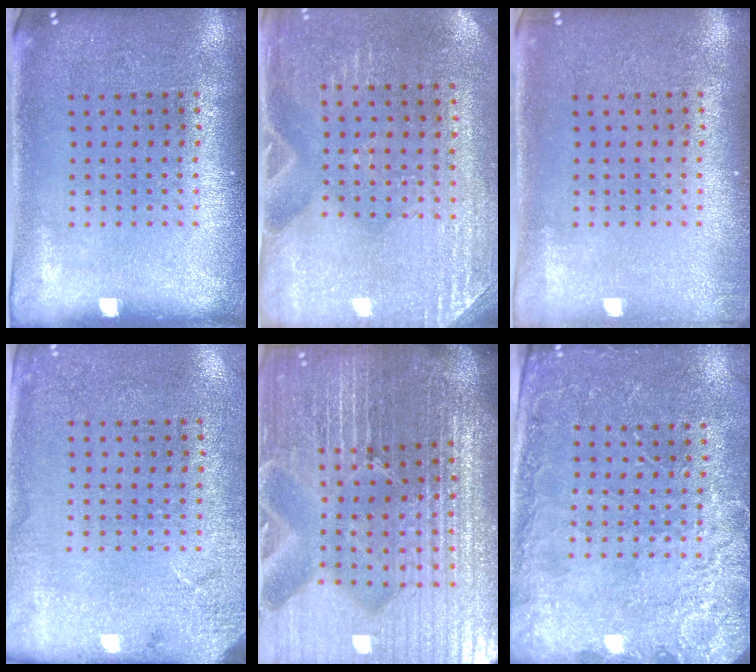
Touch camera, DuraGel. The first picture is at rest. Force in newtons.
{"total": 2.9, "press": 2.8, "slide": 0.9}
{"total": 0.7, "press": 0.7, "slide": 0.2}
{"total": 2.7, "press": 2.2, "slide": 1.6}
{"total": 7.3, "press": 6.4, "slide": 3.5}
{"total": 2.6, "press": 2.6, "slide": 0.3}